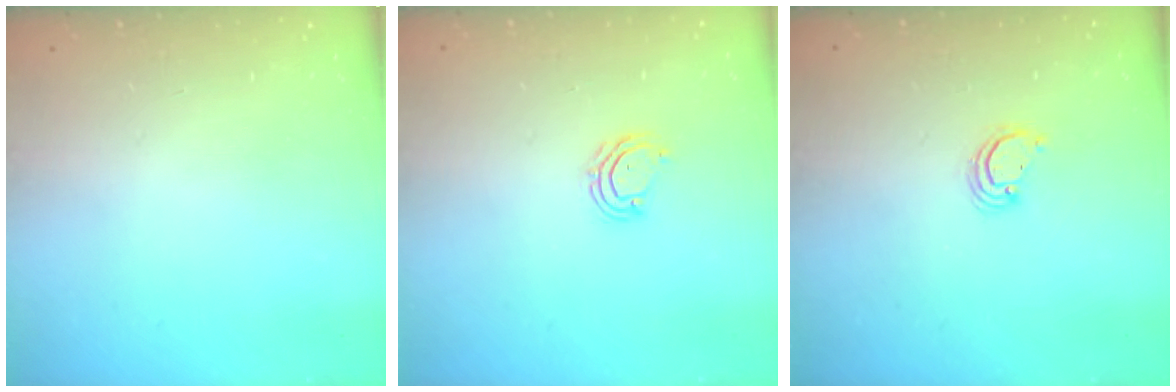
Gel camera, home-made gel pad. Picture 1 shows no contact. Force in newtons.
{"total": 6.1, "press": 6.1, "slide": 0.5}
{"total": 2.6, "press": 2.6, "slide": 0.2}